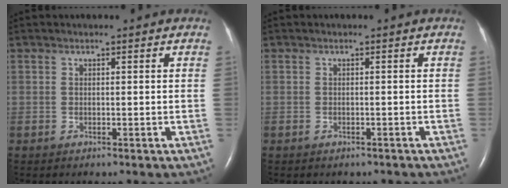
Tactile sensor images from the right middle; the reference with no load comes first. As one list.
[{"total": 1.5, "force": [-1.3, 0.7, 0.3], "torque": [-0.010, 0.000, -0.014]}]